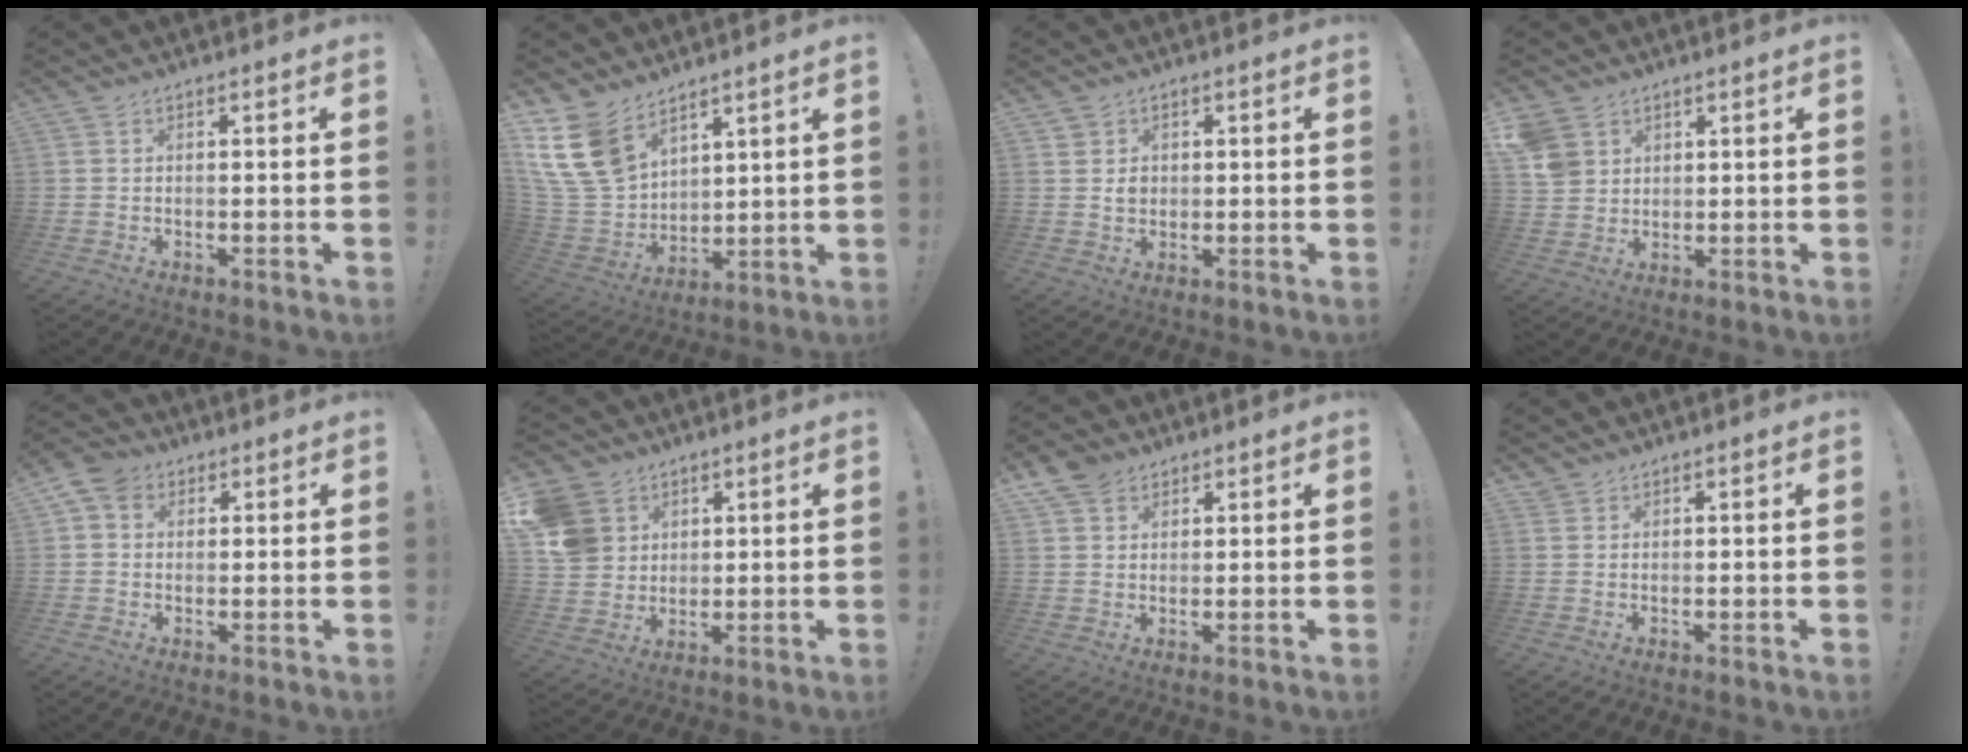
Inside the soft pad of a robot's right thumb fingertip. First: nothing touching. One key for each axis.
{"total": 16.7, "fx": 10.5, "fy": 10.3, "fz": 7.9, "tx": -0.170, "ty": -0.066, "tz": 0.204}
{"total": 2.9, "fx": 0.9, "fy": 2.6, "fz": 0.9, "tx": 0.002, "ty": -0.009, "tz": 0.012}
{"total": 6.3, "fx": 3.2, "fy": 5.1, "fz": 1.8, "tx": -0.036, "ty": -0.016, "tz": 0.065}
{"total": 5.8, "fx": 2.1, "fy": 4.7, "fz": 2.7, "tx": -0.042, "ty": 0.001, "tz": 0.042}
{"total": 11.4, "fx": 4.4, "fy": 9.9, "fz": 3.7, "tx": -0.070, "ty": -0.020, "tz": 0.094}
{"total": 5.7, "fx": 3.7, "fy": 4.1, "fz": 1.6, "tx": -0.021, "ty": -0.018, "tz": 0.070}
{"total": 1.1, "fx": 1.1, "fy": 0.4, "fz": 0.0, "tx": 0.005, "ty": -0.008, "tz": 0.020}